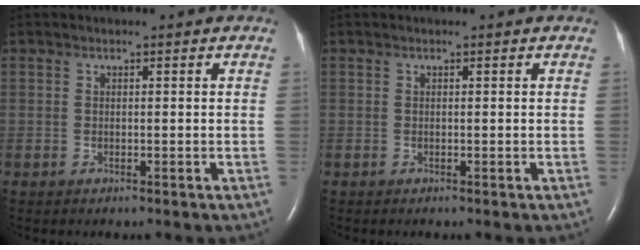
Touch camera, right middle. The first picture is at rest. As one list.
[{"total": 0.0}]